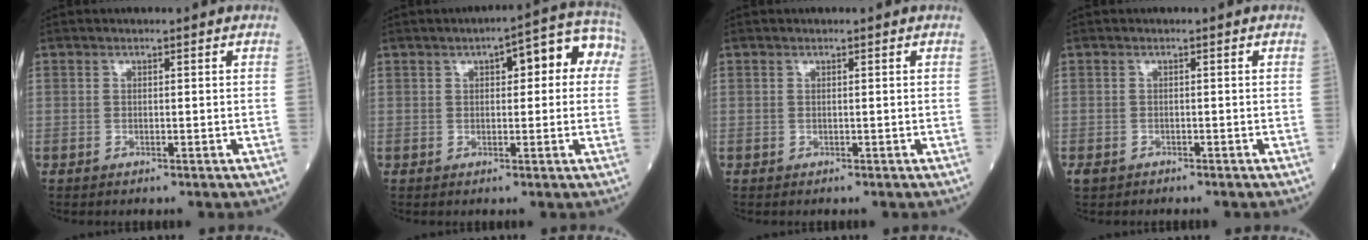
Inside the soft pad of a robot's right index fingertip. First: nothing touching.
{"total": 9.0, "force": [2.5, 3.1, 8.0], "torque": [-0.092, 0.046, 0.023]}
{"total": 0.0}
{"total": 1.5, "force": [-1.2, 0.7, 0.4], "torque": [-0.010, -0.001, -0.018]}